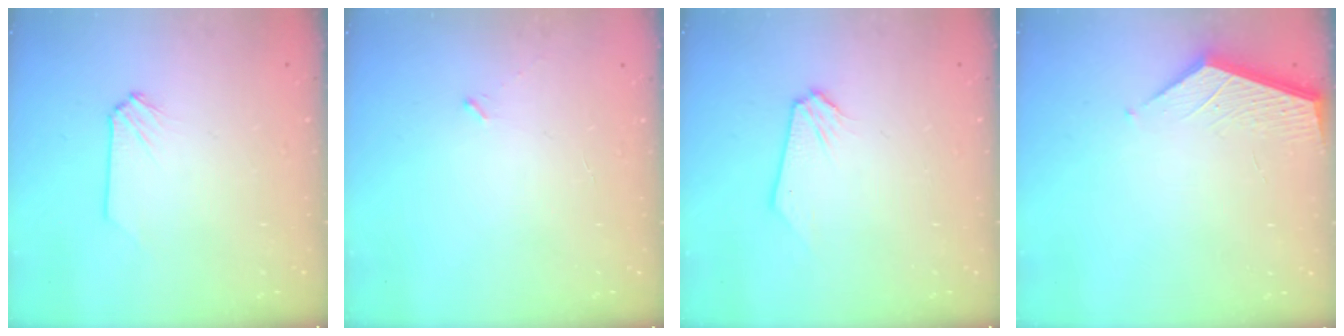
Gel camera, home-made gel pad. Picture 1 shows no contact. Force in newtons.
{"total": 1.6, "press": 1.6, "slide": 0.4}
{"total": 0.0}
{"total": 2.1, "press": 2.1, "slide": 0.2}